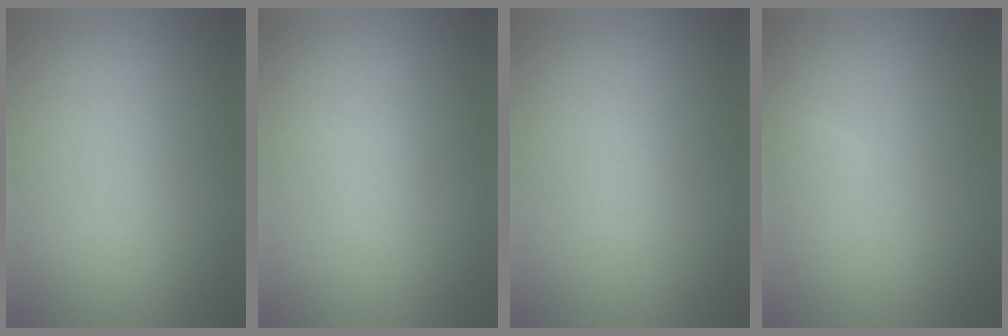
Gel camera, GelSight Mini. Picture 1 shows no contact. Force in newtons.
{"total": 0.7, "press": 0.7, "slide": 0.0}
{"total": 0.8, "press": 0.8, "slide": 0.1}
{"total": 1.2, "press": 1.2, "slide": 0.1}